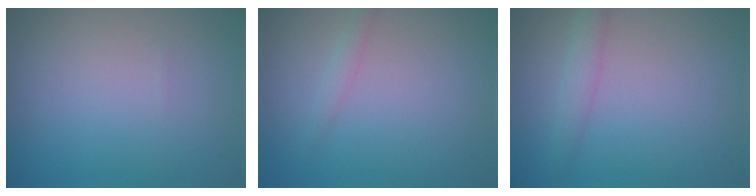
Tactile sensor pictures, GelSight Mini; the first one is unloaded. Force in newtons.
{"total": 1.0, "press": 1.0, "slide": 0.0}
{"total": 1.8, "press": 1.8, "slide": 0.0}